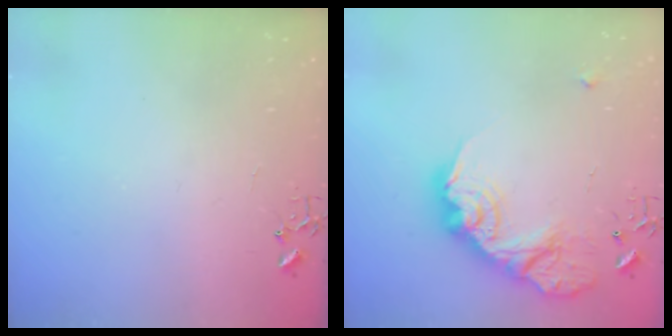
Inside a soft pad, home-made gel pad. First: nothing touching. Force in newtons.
{"total": 19.4, "press": 19.3, "slide": 1.5}